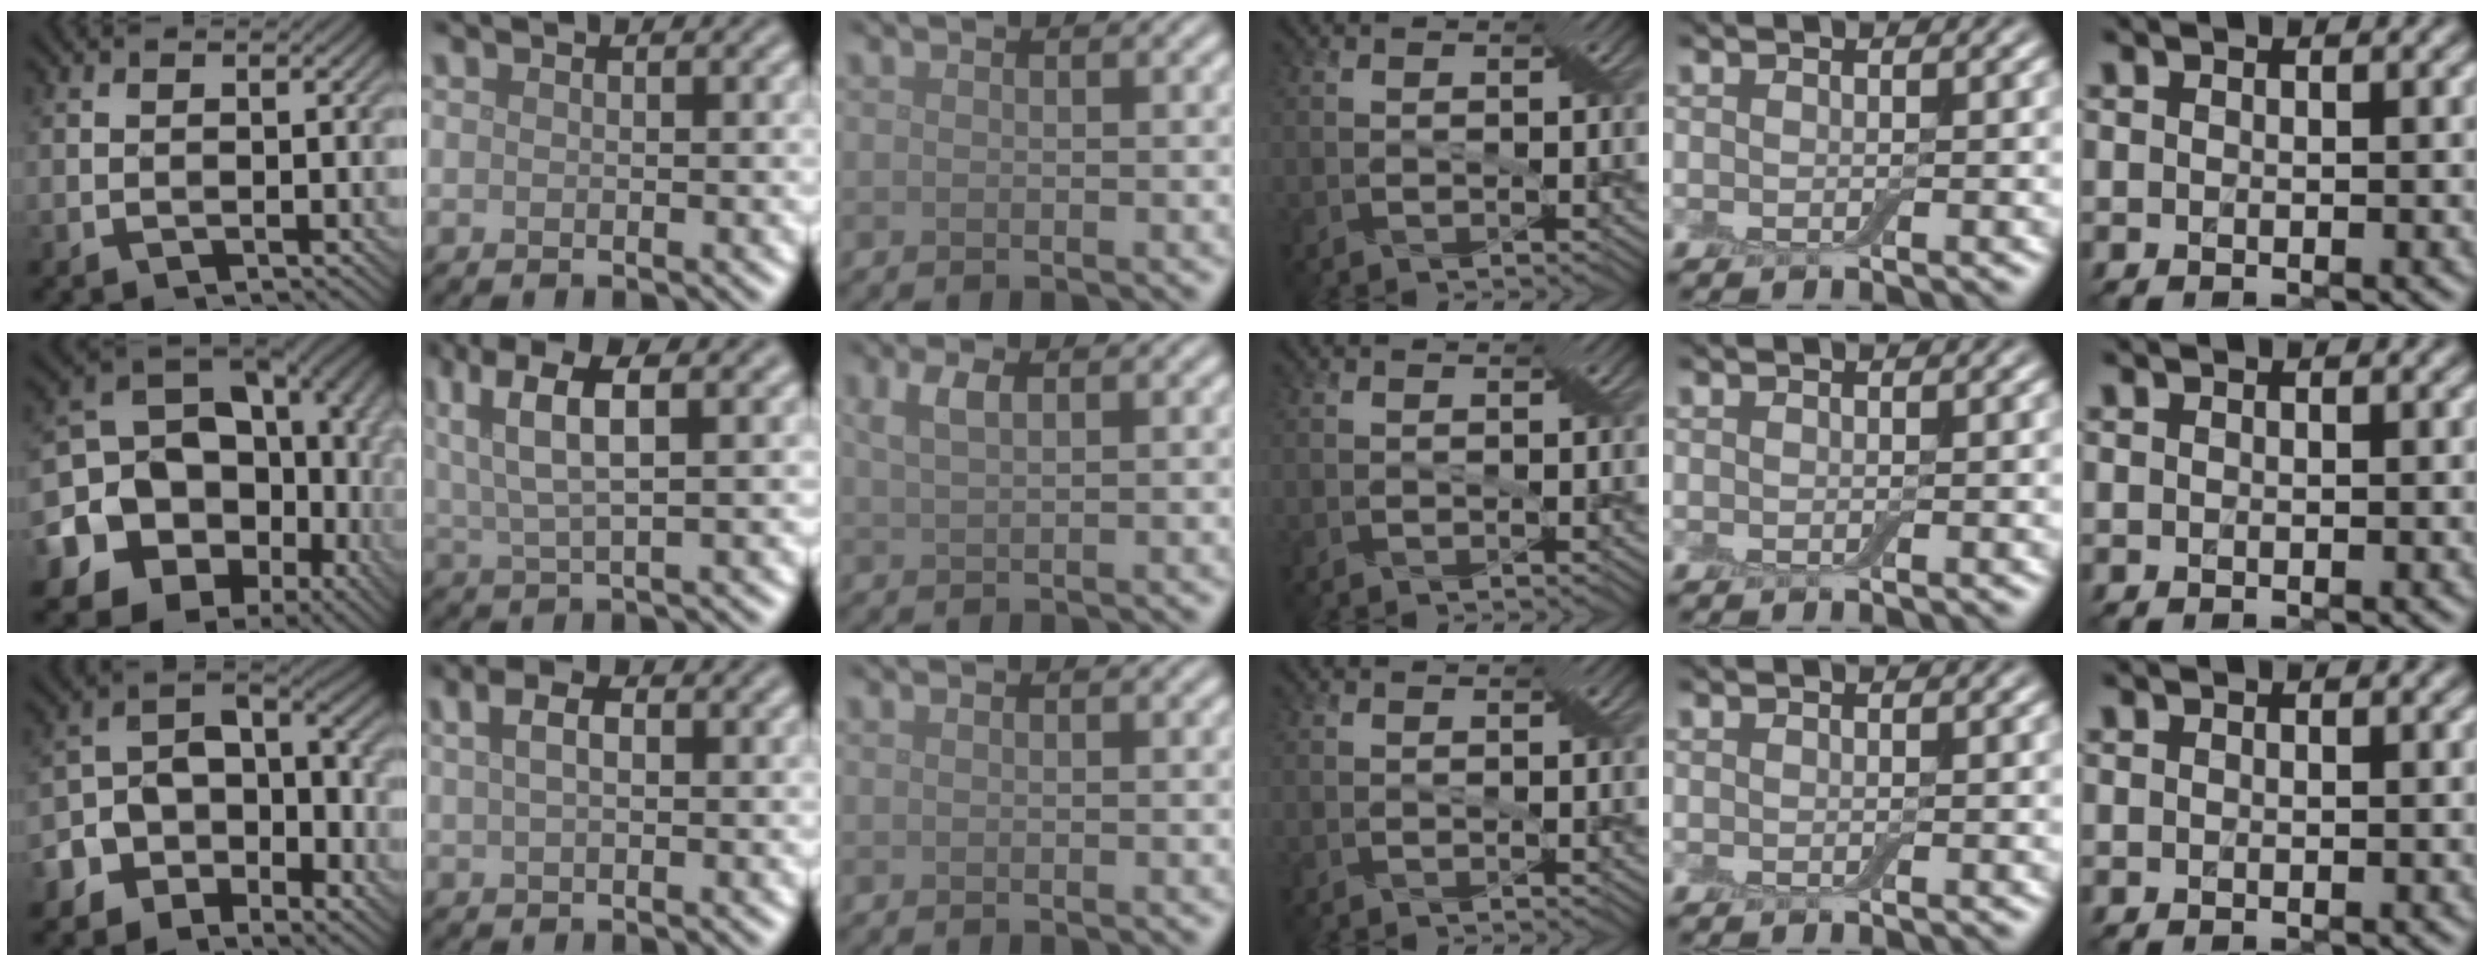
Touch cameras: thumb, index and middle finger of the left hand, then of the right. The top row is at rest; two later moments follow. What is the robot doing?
{"motion": "squeeze", "object": "air blower"}